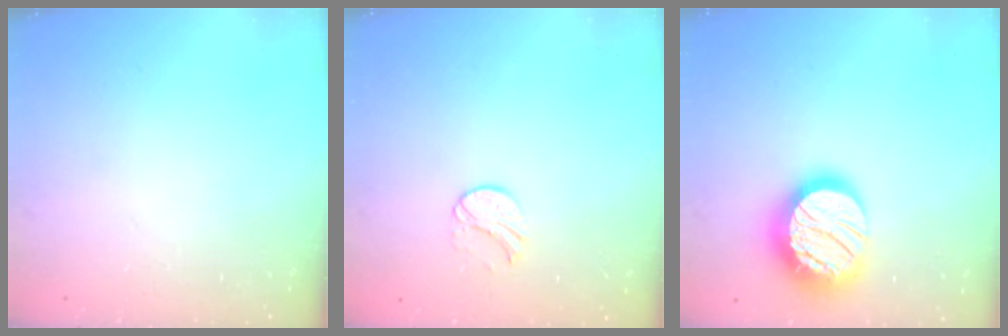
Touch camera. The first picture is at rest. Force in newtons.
{"total": 6.5, "press": 6.5, "slide": 0.6}
{"total": 19.6, "press": 19.5, "slide": 1.3}